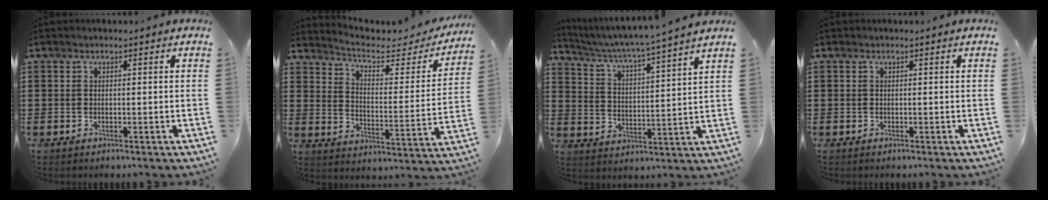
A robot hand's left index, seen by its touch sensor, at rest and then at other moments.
{"total": 4.2, "force": [3.2, 1.3, 2.3], "torque": [-0.065, -0.021, 0.046]}
{"total": 3.7, "force": [3.3, -0.9, 1.4], "torque": [-0.047, -0.035, 0.044]}
{"total": 0.0}